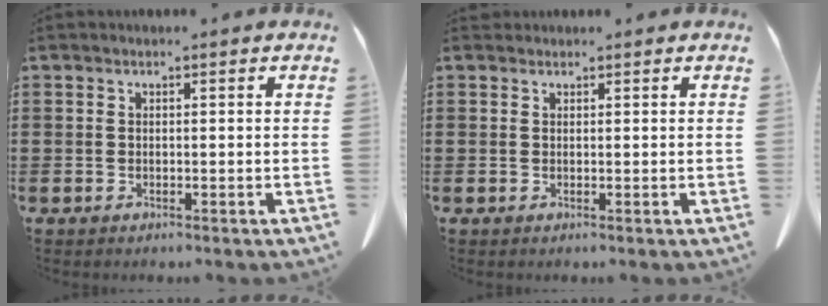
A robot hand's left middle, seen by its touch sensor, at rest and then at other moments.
{"total": 0.7, "force": [0.6, 0.3, 0.1], "torque": [-0.004, 0.000, 0.013]}